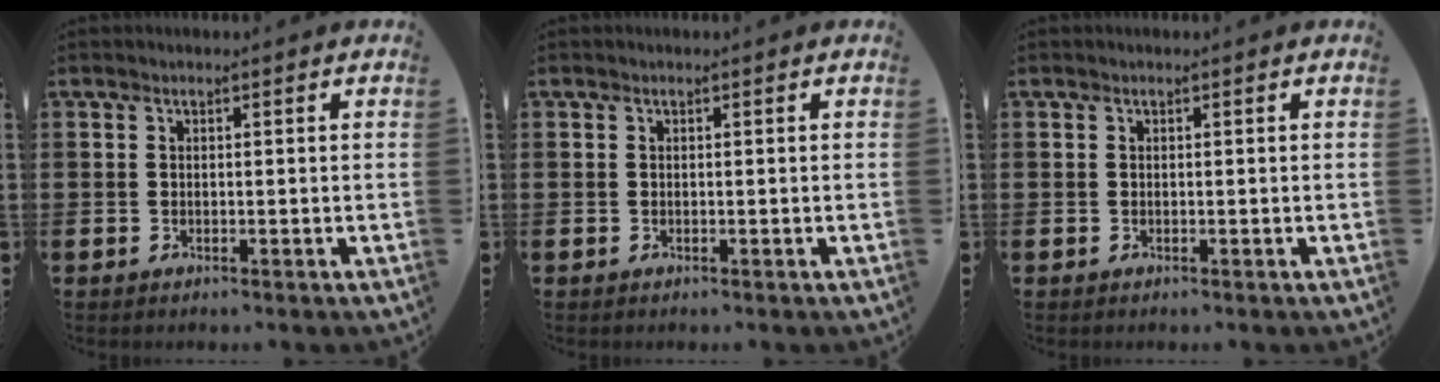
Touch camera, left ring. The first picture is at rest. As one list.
[{"total": 0.0}, {"total": 0.0}]